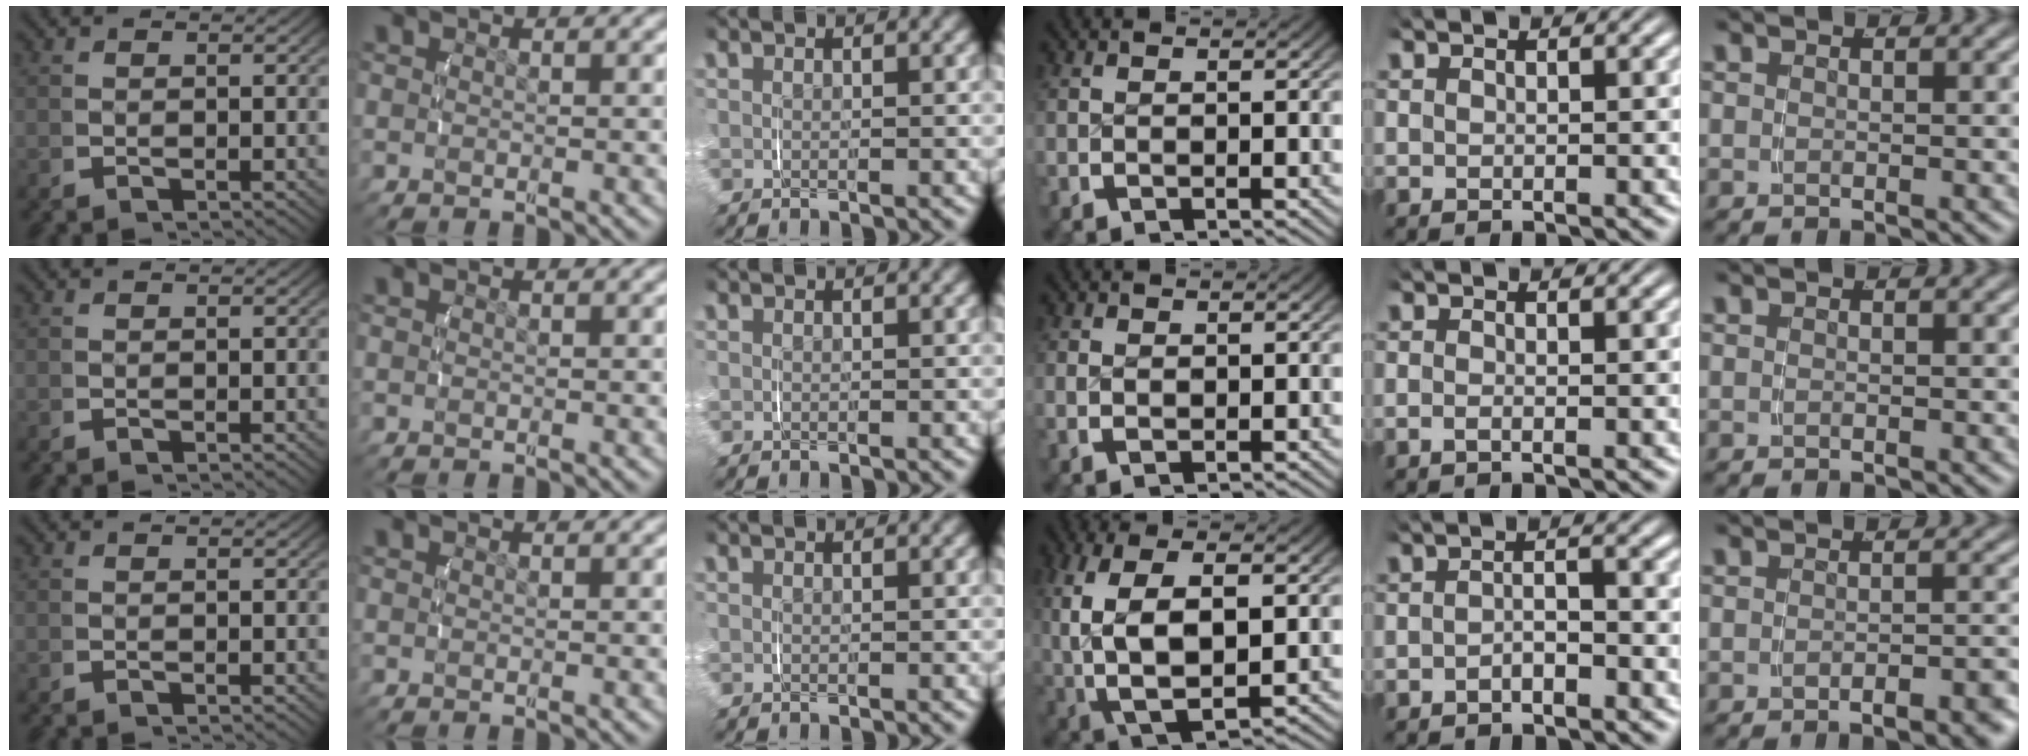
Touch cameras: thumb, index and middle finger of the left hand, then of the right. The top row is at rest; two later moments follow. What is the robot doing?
{"motion": "lift_and_place", "object": "napkin"}